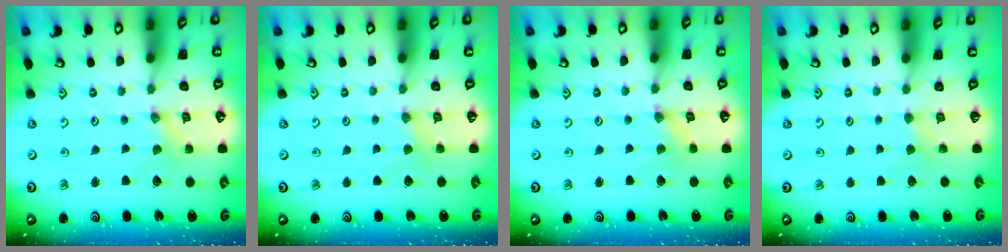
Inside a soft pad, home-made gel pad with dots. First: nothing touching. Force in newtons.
{"total": 2.0, "press": 2.0, "slide": 0.4}
{"total": 0.0}
{"total": 2.5, "press": 2.5, "slide": 0.4}